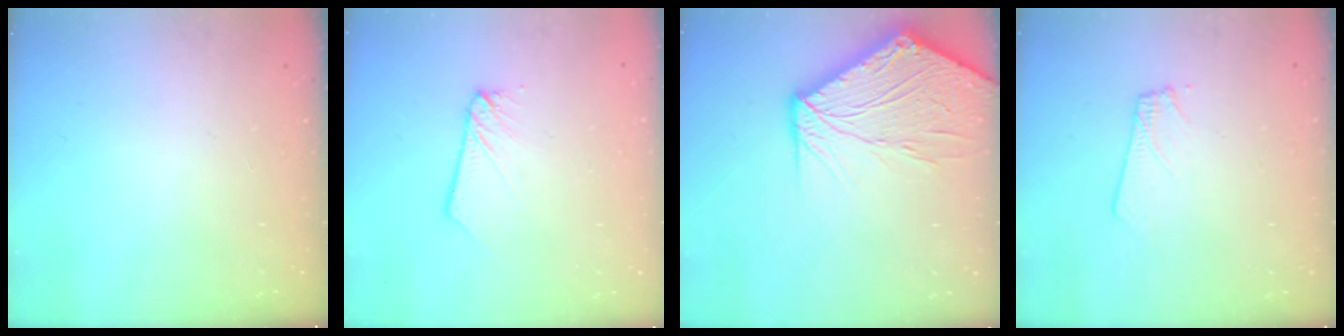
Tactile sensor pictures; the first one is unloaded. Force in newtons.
{"total": 2.6, "press": 2.6, "slide": 0.2}
{"total": 14.8, "press": 14.6, "slide": 1.8}
{"total": 2.3, "press": 2.3, "slide": 0.3}